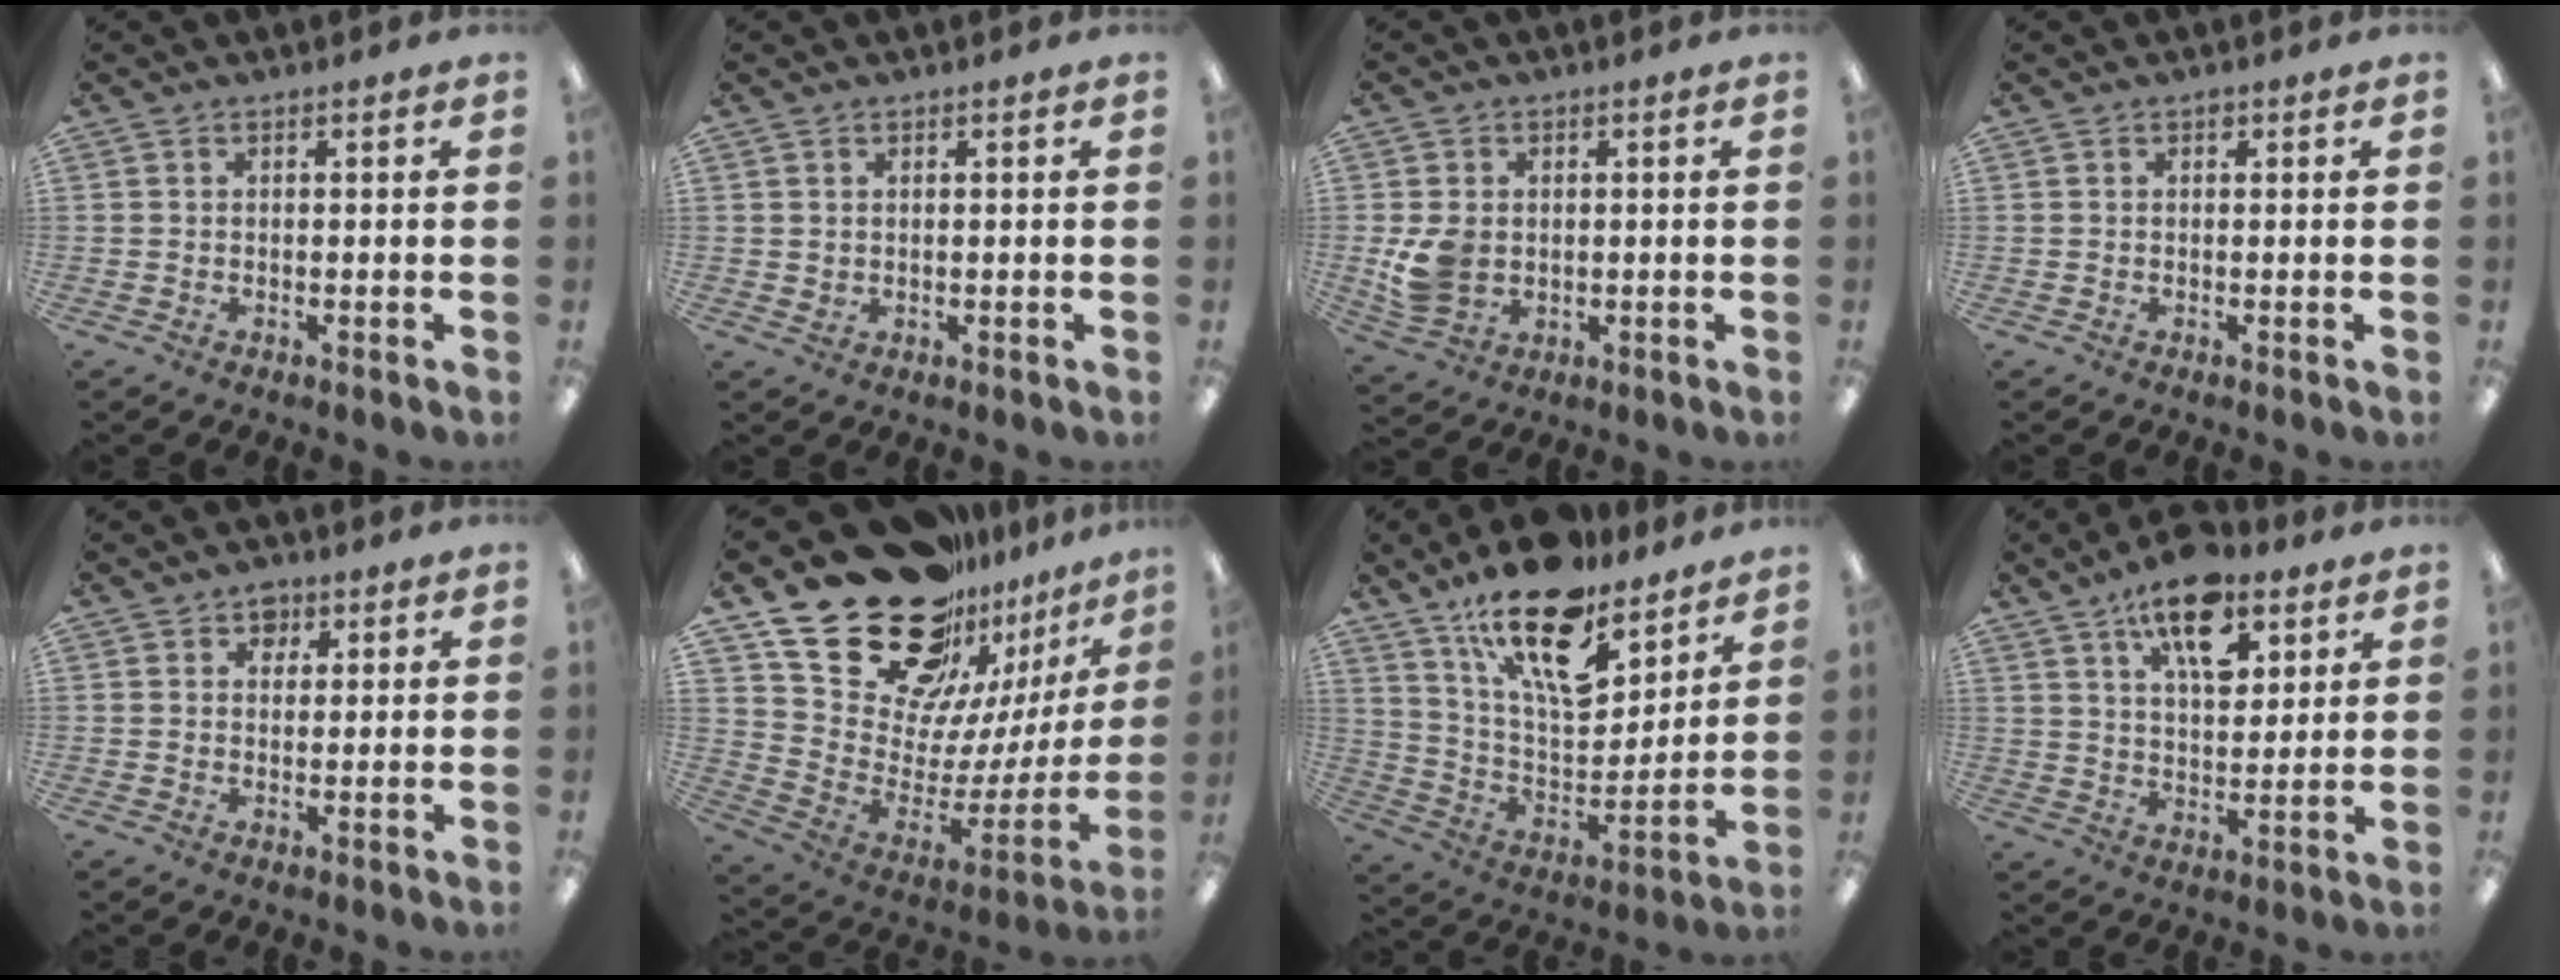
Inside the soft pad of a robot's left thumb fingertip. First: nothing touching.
{"total": 1.0, "force": [0.7, 0.7, 0.2], "torque": [0.004, -0.001, 0.011]}
{"total": 7.3, "force": [-0.1, 6.0, 4.2], "torque": [-0.096, 0.005, 0.001]}
{"total": 0.6, "force": [0.4, 0.4, 0.3], "torque": [-0.006, 0.003, 0.006]}
{"total": 3.3, "force": [2.0, 2.4, 1.0], "torque": [-0.001, -0.004, 0.031]}
{"total": 29.2, "force": [20.0, 15.9, 14.0], "torque": [-0.209, -0.136, 0.390]}
{"total": 20.6, "force": [13.9, 8.8, 12.4], "torque": [-0.204, -0.087, 0.243]}
{"total": 14.3, "force": [8.9, 7.0, 8.9], "torque": [-0.134, -0.033, 0.152]}